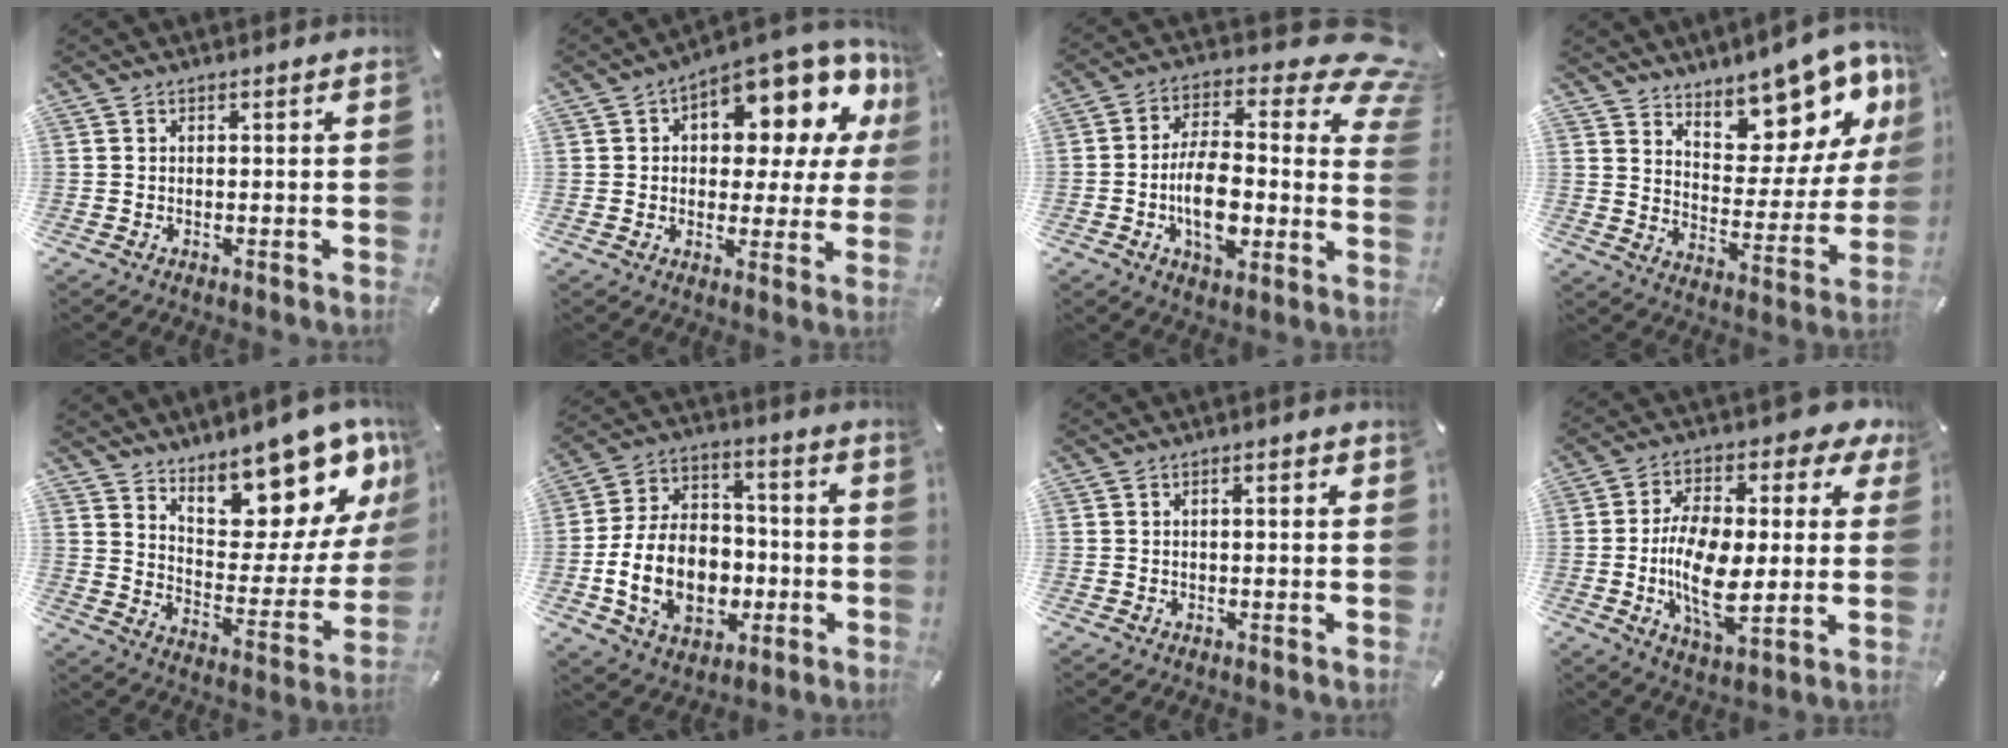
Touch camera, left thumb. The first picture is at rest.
{"total": 13.3, "force": [7.9, 6.2, 8.7], "torque": [-0.110, -0.077, 0.130]}
{"total": 18.6, "force": [0.8, 11.2, 14.8], "torque": [-0.228, -0.029, 0.017]}
{"total": 13.1, "force": [11.2, 5.4, 4.1], "torque": [-0.039, -0.115, 0.190]}
{"total": 16.3, "force": [13.8, 6.0, 6.4], "torque": [-0.065, -0.129, 0.229]}
{"total": 18.2, "force": [-4.5, 13.2, 11.7], "torque": [-0.236, 0.021, -0.074]}
{"total": 1.4, "force": [-0.1, 0.5, 1.3], "torque": [-0.023, 0.002, -0.003]}
{"total": 15.5, "force": [-0.7, 8.6, 12.8], "torque": [-0.251, -0.004, -0.019]}